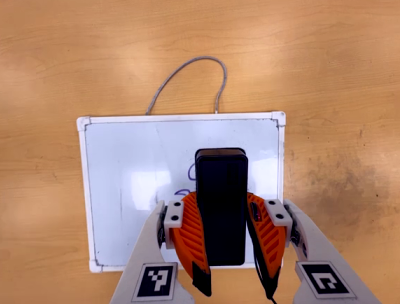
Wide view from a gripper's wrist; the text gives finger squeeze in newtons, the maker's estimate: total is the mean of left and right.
{"total": 9.6, "left": 8.1, "right": 11.1}